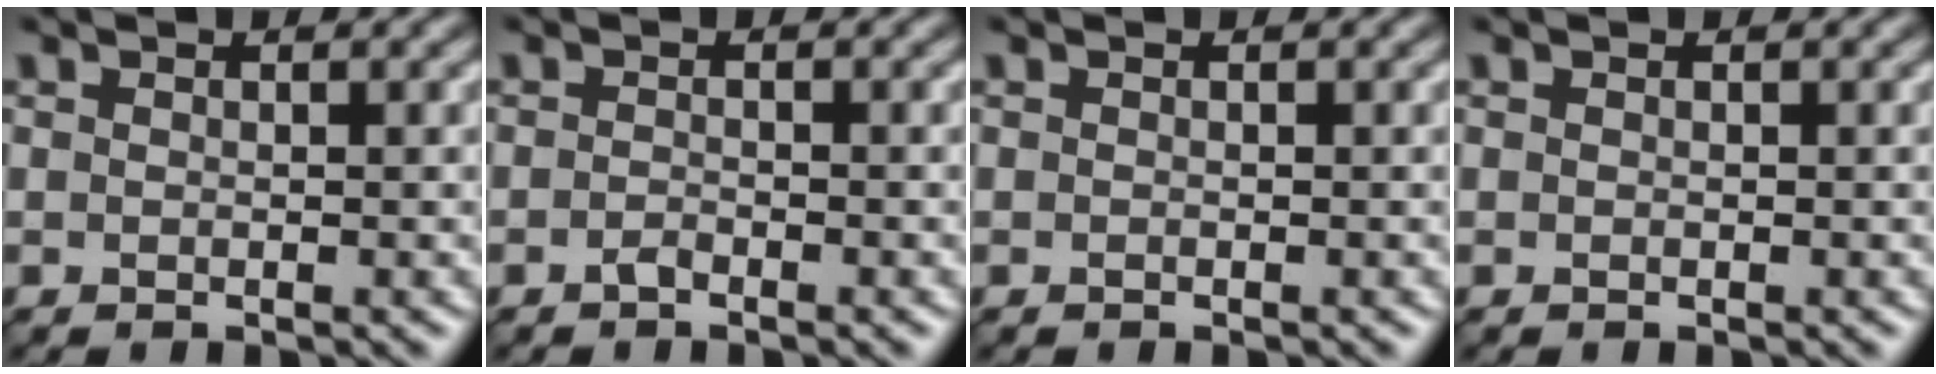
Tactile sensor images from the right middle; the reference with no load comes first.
{"total": 0.6, "force": [-0.5, 0.2, 0.3], "torque": [-0.008, 0.002, -0.012]}
{"total": 0.0}
{"total": 0.0}